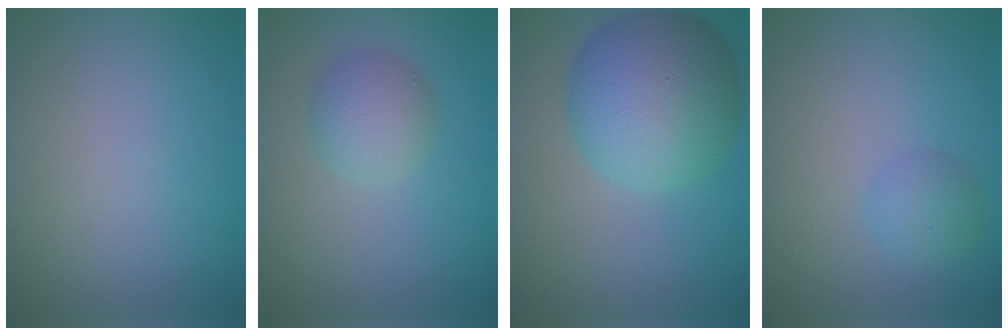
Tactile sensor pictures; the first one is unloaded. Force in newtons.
{"total": 3.1, "press": 3.1, "slide": 0.1}
{"total": 10.0, "press": 10.0, "slide": 0.1}
{"total": 1.9, "press": 1.9, "slide": 0.1}